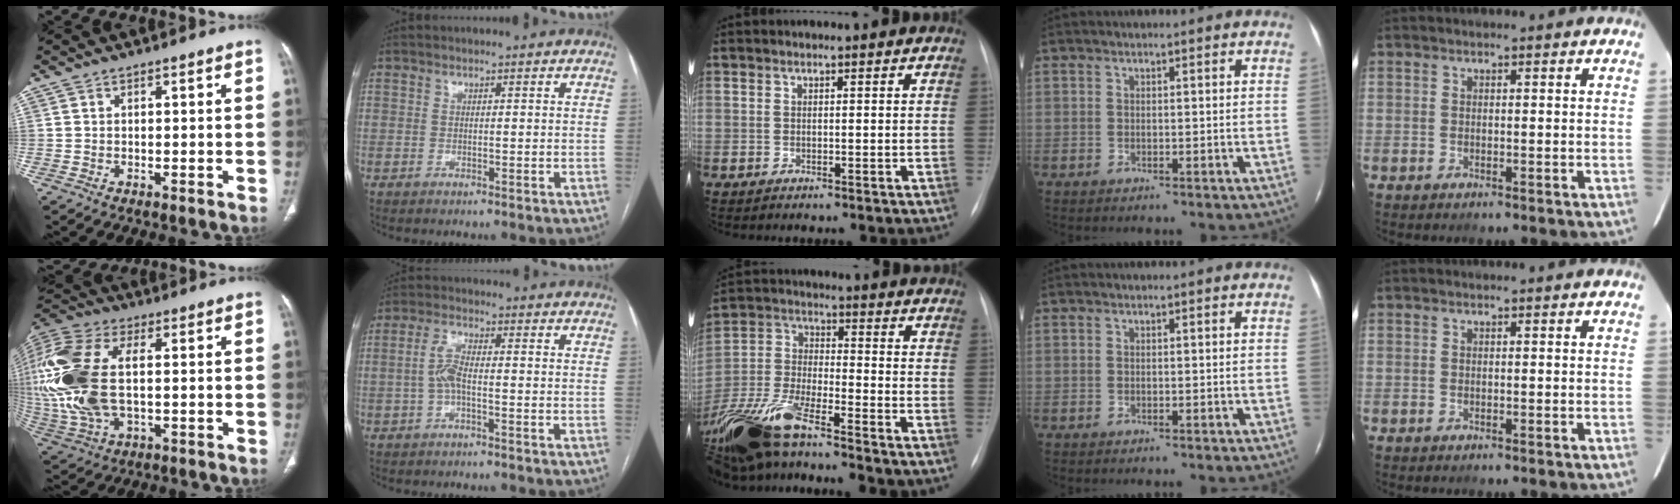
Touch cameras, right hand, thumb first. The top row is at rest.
{"thumb": {"total": 24.4, "force": [1.3, 13.3, 20.5], "torque": [-0.514, 0.004, 0.031]}, "index": {"total": 3.8, "force": [-0.7, 1.0, 3.6], "torque": [-0.077, 0.008, -0.015]}, "middle": {"total": 14.9, "force": [-11.1, 2.9, 9.4], "torque": [-0.211, -0.018, -0.209]}}